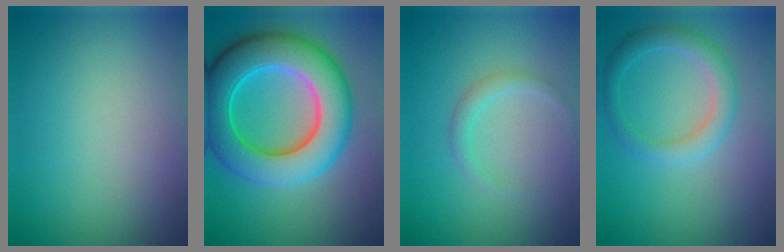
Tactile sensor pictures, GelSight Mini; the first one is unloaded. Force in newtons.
{"total": 10.4, "press": 10.4, "slide": 0.2}
{"total": 1.3, "press": 1.3, "slide": 0.1}
{"total": 2.8, "press": 2.8, "slide": 0.2}